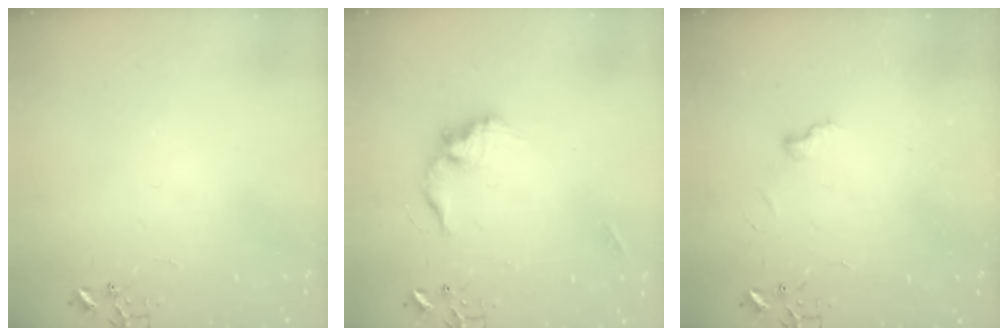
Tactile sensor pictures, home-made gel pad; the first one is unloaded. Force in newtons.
{"total": 12.6, "press": 12.6, "slide": 0.7}
{"total": 5.5, "press": 5.5, "slide": 0.6}